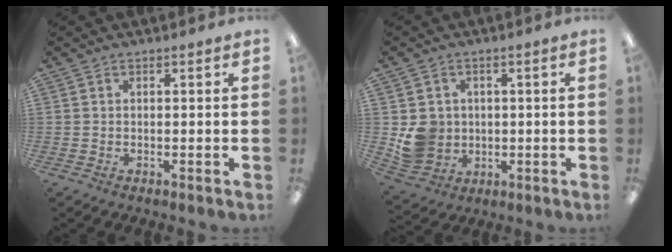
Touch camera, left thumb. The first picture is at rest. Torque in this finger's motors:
{"motor_torque": [0.00, 0.06, -0.01, 0.01, 0.03]}